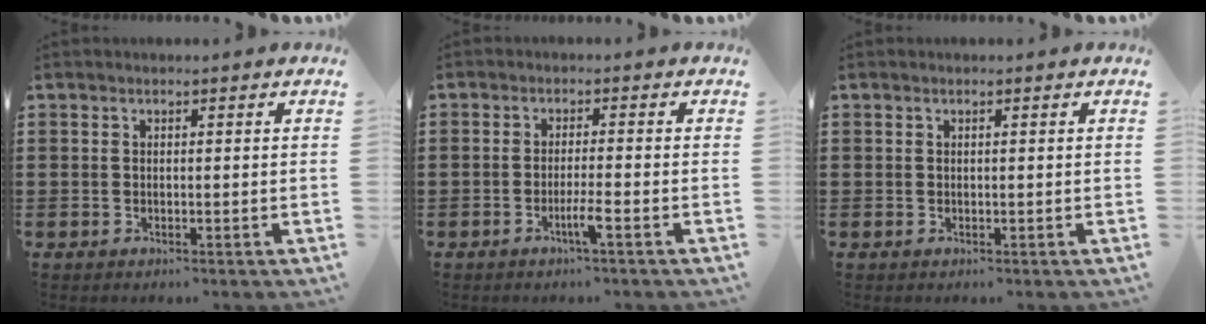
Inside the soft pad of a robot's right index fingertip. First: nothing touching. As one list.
[{"total": 3.1, "force": [-1.7, -0.1, 2.6], "torque": [-0.050, -0.007, -0.034]}, {"total": 0.0}]